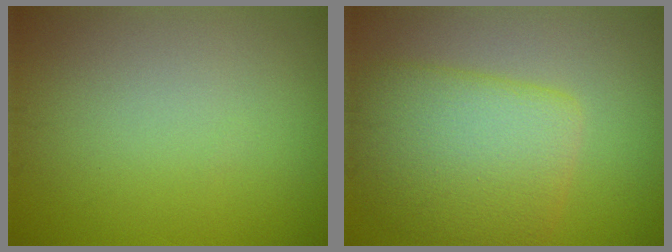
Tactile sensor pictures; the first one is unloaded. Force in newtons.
{"total": 7.0, "press": 7.0, "slide": 0.2}